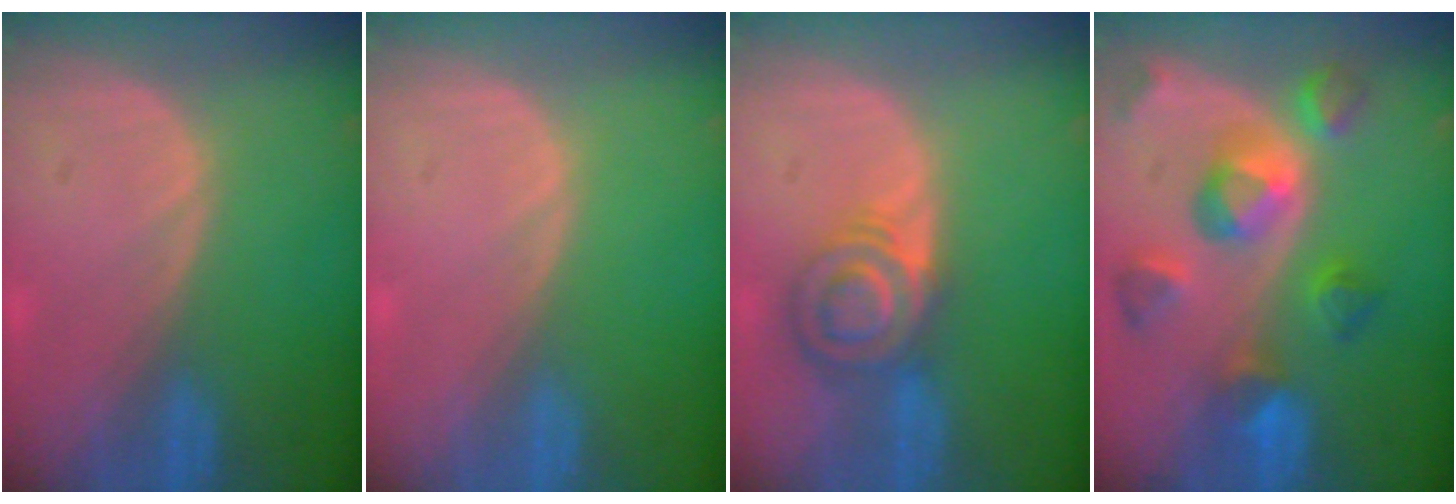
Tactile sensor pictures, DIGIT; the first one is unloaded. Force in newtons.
{"total": 0.0}
{"total": 6.3, "press": 6.1, "slide": 1.4}
{"total": 10.0, "press": 8.9, "slide": 4.6}